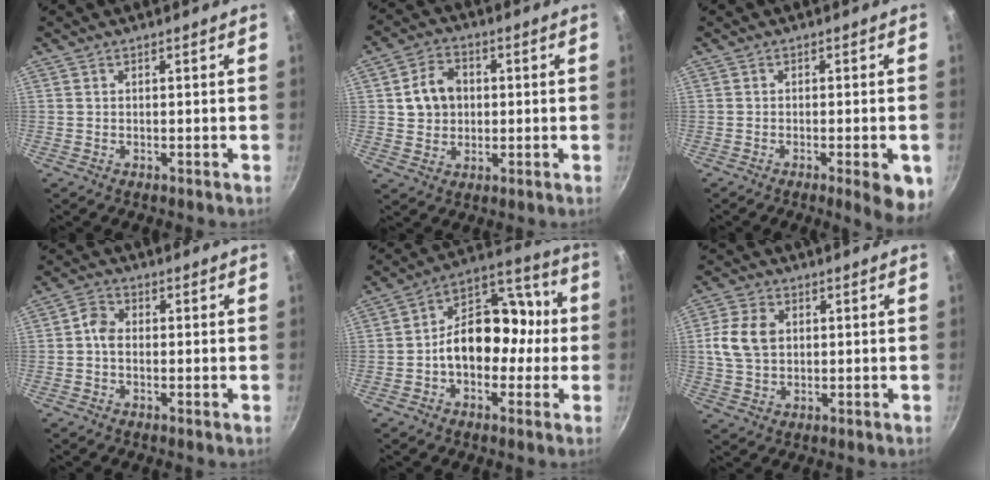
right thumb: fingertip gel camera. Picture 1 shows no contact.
{"total": 8.2, "force": [1.0, 6.7, 4.7], "torque": [-0.055, 0.006, 0.015]}
{"total": 7.0, "force": [-3.0, 1.6, 6.1], "torque": [-0.074, -0.003, -0.036]}
{"total": 3.9, "force": [-0.2, 2.7, 2.9], "torque": [-0.045, 0.008, -0.013]}
{"total": 16.1, "force": [-1.0, 10.6, 12.0], "torque": [-0.149, 0.052, -0.026]}
{"total": 8.4, "force": [1.3, 6.1, 5.7], "torque": [-0.108, 0.006, 0.028]}